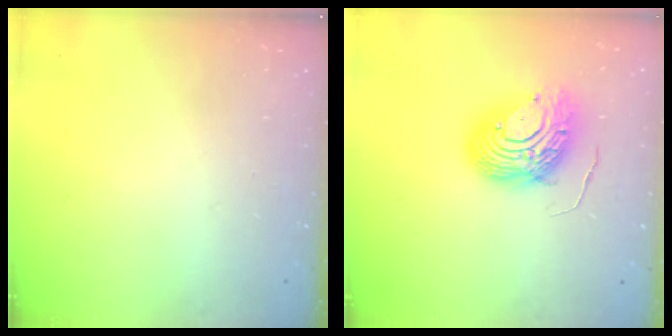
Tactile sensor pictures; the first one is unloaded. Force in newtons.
{"total": 12.3, "press": 12.3, "slide": 1.1}